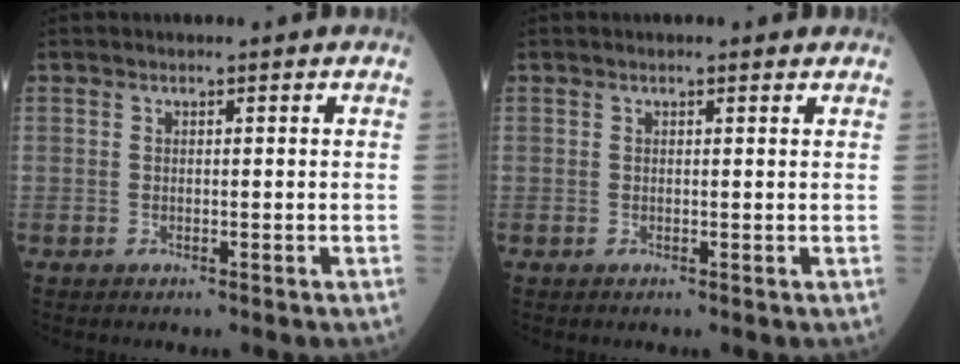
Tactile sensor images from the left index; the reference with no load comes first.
{"total": 1.7, "force": [1.4, 0.4, 0.7], "torque": [-0.012, 0.007, 0.015]}